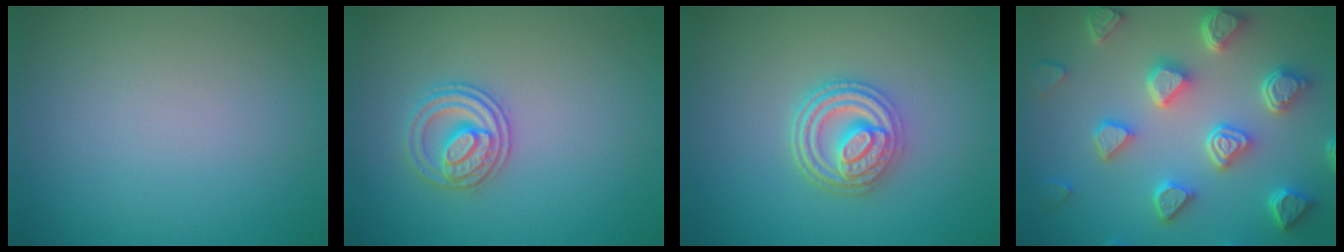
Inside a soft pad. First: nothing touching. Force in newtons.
{"total": 2.6, "press": 2.6, "slide": 0.5}
{"total": 4.7, "press": 3.7, "slide": 2.9}
{"total": 7.1, "press": 5.7, "slide": 4.2}